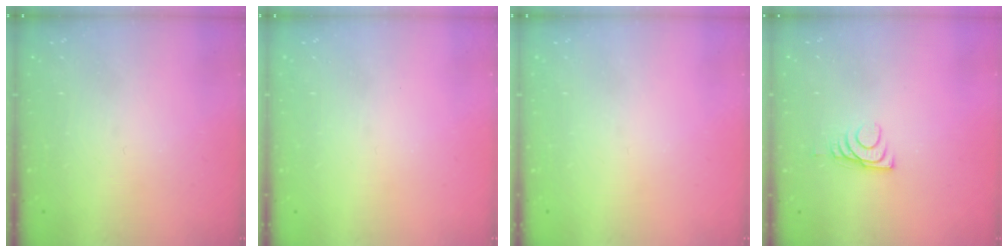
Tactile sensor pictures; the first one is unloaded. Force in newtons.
{"total": 0.0}
{"total": 0.0}
{"total": 6.6, "press": 6.6, "slide": 0.9}